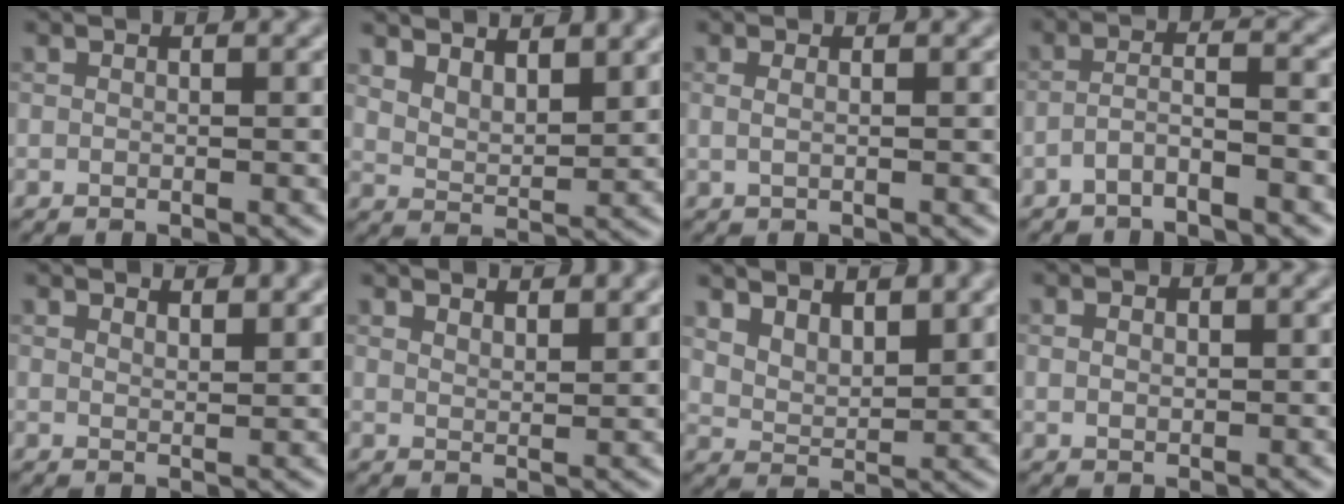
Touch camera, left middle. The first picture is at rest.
{"total": 6.2, "force": [4.9, 2.4, 2.8], "torque": [-0.051, 0.012, 0.069]}
{"total": 1.0, "force": [0.4, 0.5, 0.8], "torque": [-0.011, -0.006, 0.000]}
{"total": 2.7, "force": [-1.8, 0.4, 1.9], "torque": [-0.037, 0.010, -0.041]}
{"total": 2.9, "force": [2.6, 0.7, 1.1], "torque": [-0.011, 0.009, 0.032]}
{"total": 3.6, "force": [3.3, 0.9, 1.3], "torque": [-0.007, 0.007, 0.037]}
{"total": 6.8, "force": [5.3, 3.1, 3.1], "torque": [-0.068, 0.010, 0.088]}
{"total": 1.0, "force": [0.3, 0.7, 0.6], "torque": [-0.013, 0.001, 0.005]}